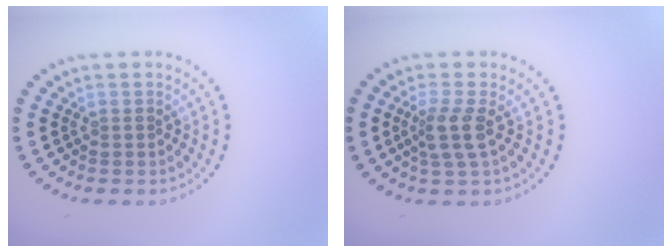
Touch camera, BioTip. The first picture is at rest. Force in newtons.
{"total": 2.5, "press": 2.0, "slide": 1.5}